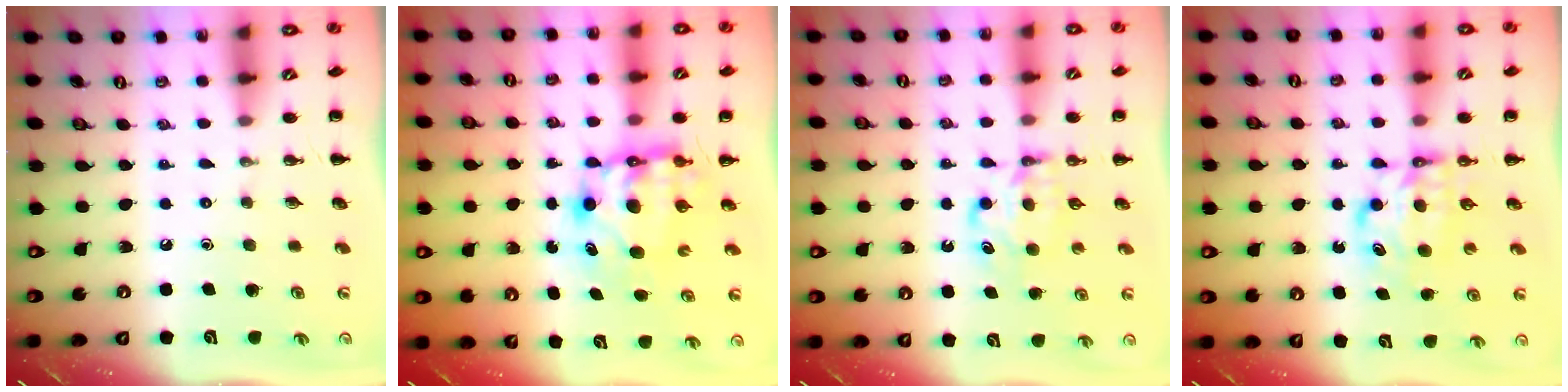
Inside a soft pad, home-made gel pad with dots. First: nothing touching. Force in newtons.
{"total": 6.9, "press": 6.6, "slide": 2.1}
{"total": 6.4, "press": 6.4, "slide": 0.5}
{"total": 6.5, "press": 6.5, "slide": 0.4}